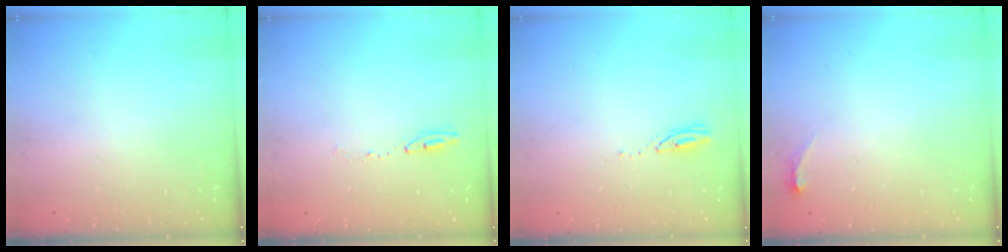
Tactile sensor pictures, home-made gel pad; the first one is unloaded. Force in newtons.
{"total": 5.7, "press": 5.7, "slide": 0.7}
{"total": 3.0, "press": 3.0, "slide": 0.1}
{"total": 3.7, "press": 3.4, "slide": 1.5}